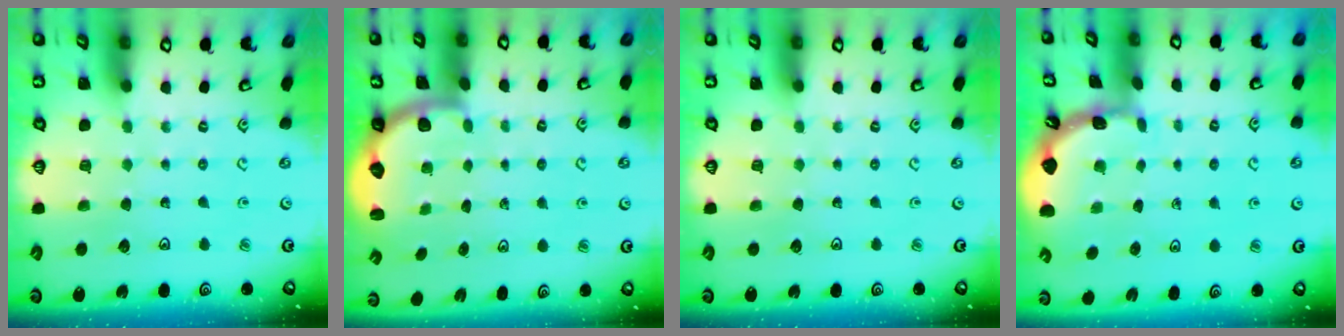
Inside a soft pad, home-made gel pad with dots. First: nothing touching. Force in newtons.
{"total": 2.4, "press": 2.1, "slide": 1.2}
{"total": 0.0}
{"total": 1.8, "press": 1.8, "slide": 0.1}